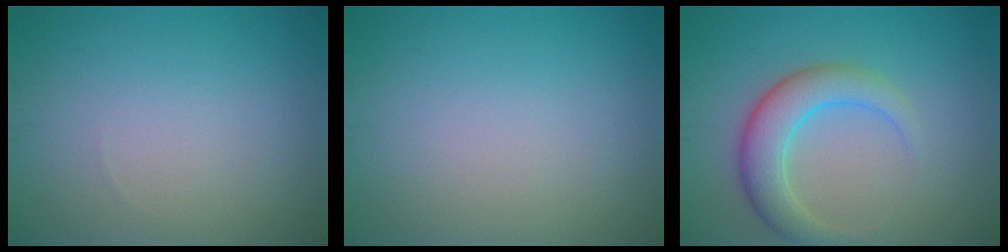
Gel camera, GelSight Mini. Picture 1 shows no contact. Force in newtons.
{"total": 0.0}
{"total": 4.6, "press": 4.6, "slide": 0.3}